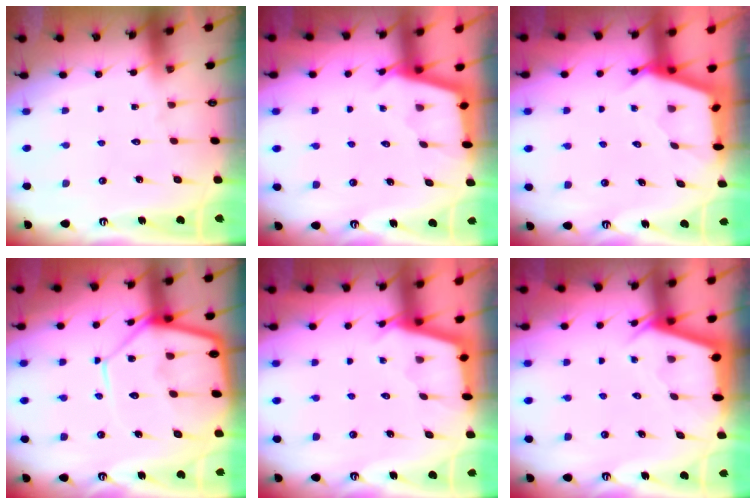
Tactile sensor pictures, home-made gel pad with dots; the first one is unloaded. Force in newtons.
{"total": 2.4, "press": 2.4, "slide": 0.1}
{"total": 2.6, "press": 2.5, "slide": 0.3}
{"total": 15.1, "press": 15.0, "slide": 1.4}
{"total": 2.5, "press": 2.5, "slide": 0.1}
{"total": 2.8, "press": 2.8, "slide": 0.4}